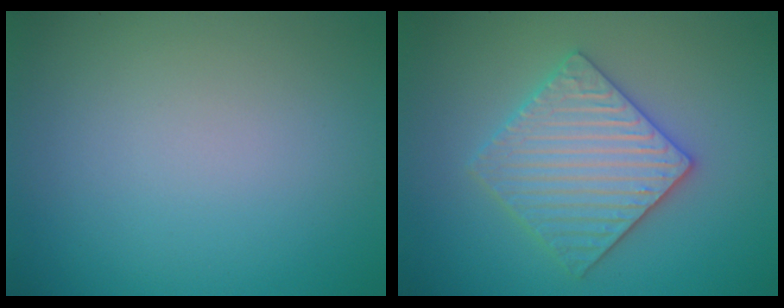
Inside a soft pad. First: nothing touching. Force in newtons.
{"total": 4.3, "press": 4.1, "slide": 1.0}